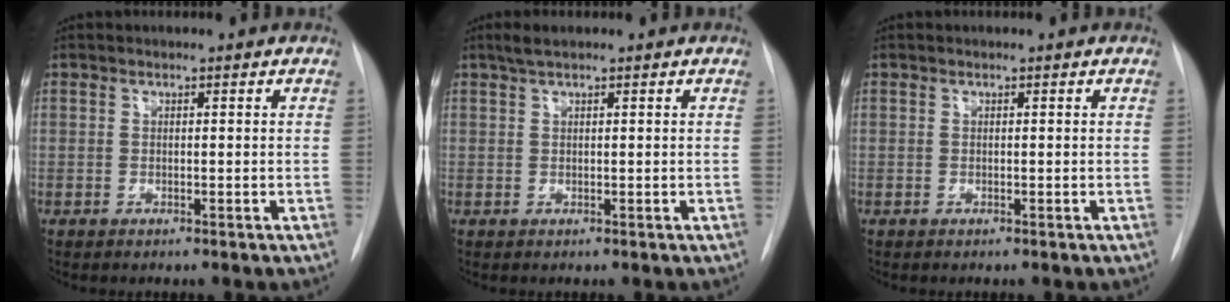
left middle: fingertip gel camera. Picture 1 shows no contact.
{"total": 1.8, "force": [1.3, 0.2, 1.2], "torque": [-0.029, 0.007, 0.026]}
{"total": 0.0}